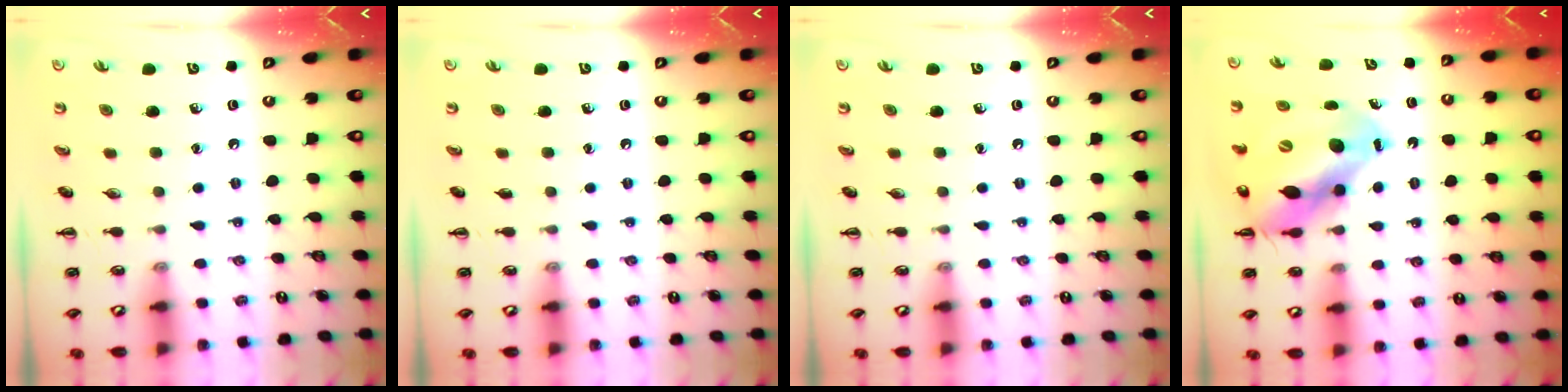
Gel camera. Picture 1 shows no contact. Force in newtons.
{"total": 0.0}
{"total": 0.0}
{"total": 12.1, "press": 11.7, "slide": 3.0}